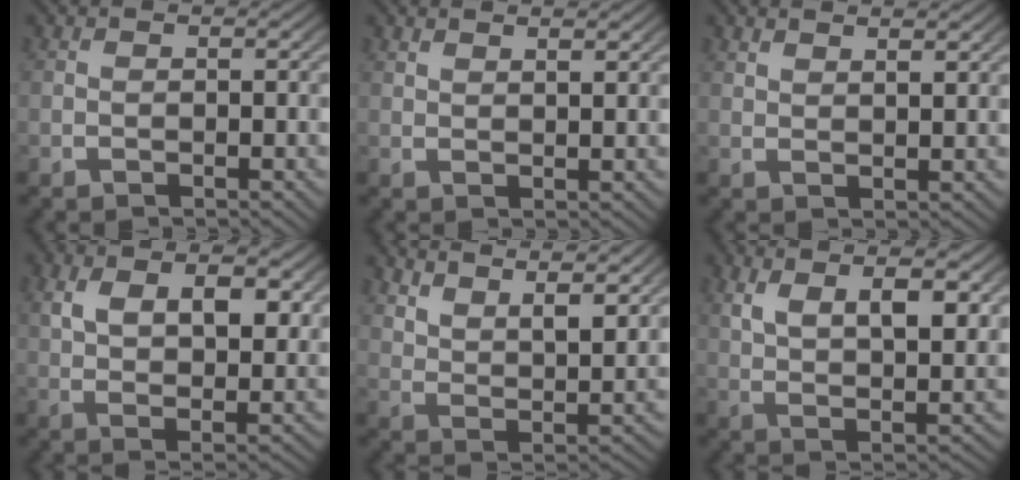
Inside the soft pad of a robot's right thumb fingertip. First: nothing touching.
{"total": 1.7, "force": [1.6, 0.0, 0.4], "torque": [-0.006, 0.000, 0.033]}
{"total": 2.0, "force": [1.9, 0.1, 0.5], "torque": [-0.008, -0.001, 0.040]}
{"total": 5.7, "force": [1.6, 2.8, 4.7], "torque": [-0.080, -0.005, 0.039]}
{"total": 5.8, "force": [4.5, 1.9, 3.0], "torque": [-0.050, -0.006, 0.085]}
{"total": 6.6, "force": [2.5, 2.8, 5.5], "torque": [-0.096, -0.003, 0.055]}